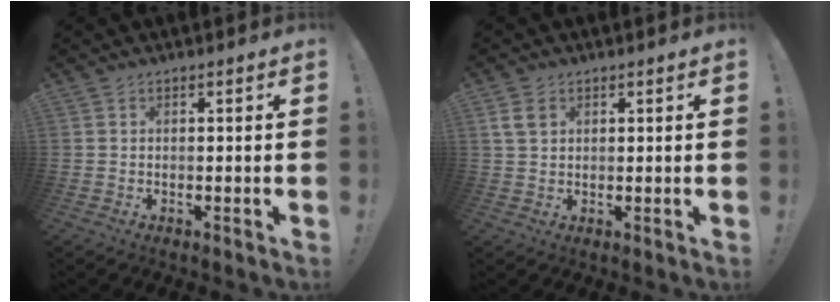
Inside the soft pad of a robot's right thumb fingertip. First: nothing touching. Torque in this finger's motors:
{"motor_torque": [-0.08, 0.08, 0.07, -0.07, 0.00]}